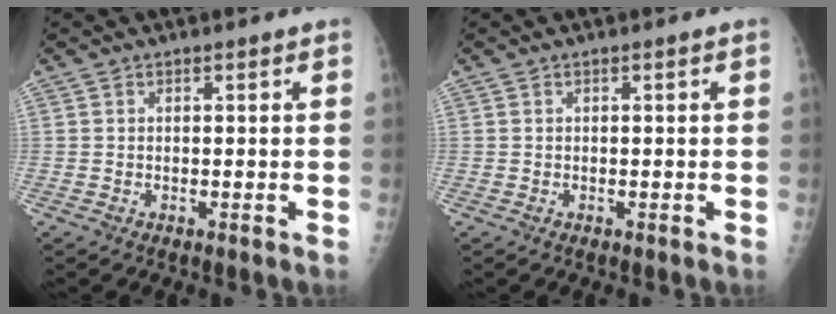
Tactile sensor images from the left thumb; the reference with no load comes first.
{"total": 0.0}